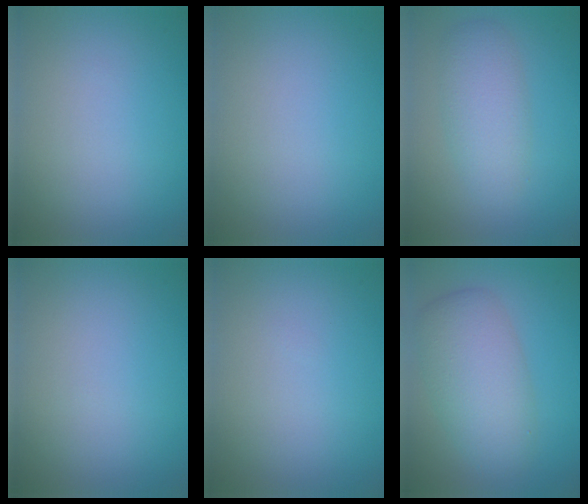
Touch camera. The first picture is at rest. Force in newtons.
{"total": 0.0}
{"total": 2.2, "press": 2.2, "slide": 0.2}
{"total": 0.0}
{"total": 0.0}
{"total": 5.8, "press": 5.7, "slide": 0.3}